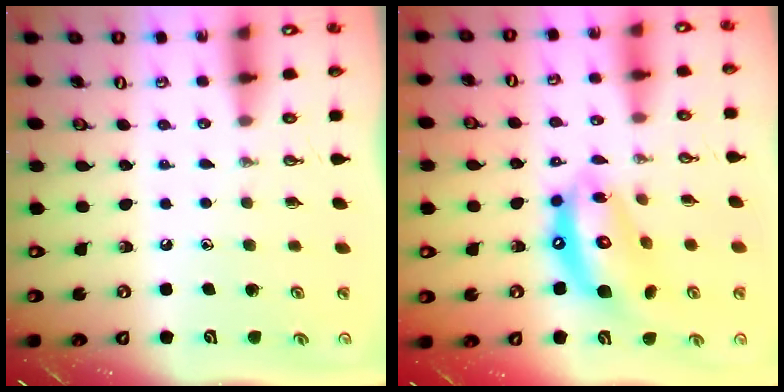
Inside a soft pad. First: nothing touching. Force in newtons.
{"total": 14.1, "press": 14.0, "slide": 1.6}